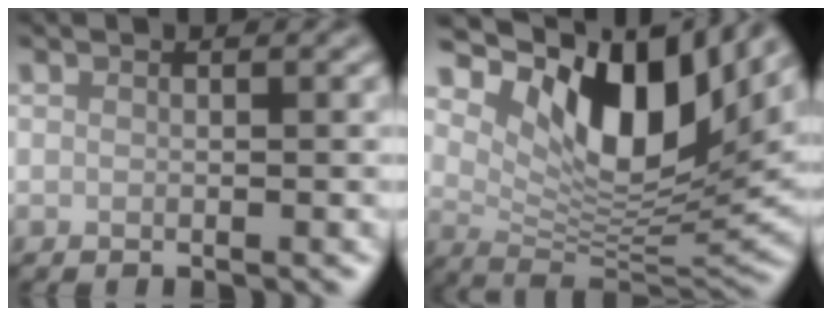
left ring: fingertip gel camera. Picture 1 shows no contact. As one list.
[{"total": 11.4, "force": [5.8, 5.3, 8.3], "torque": [-0.134, -0.009, 0.108]}]